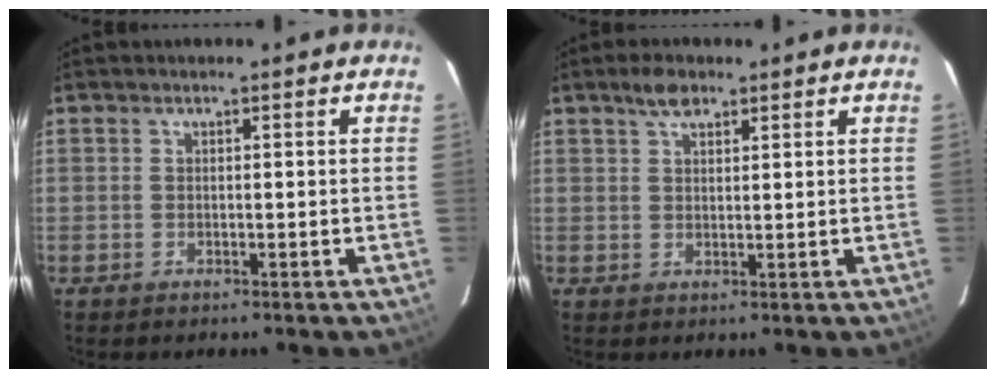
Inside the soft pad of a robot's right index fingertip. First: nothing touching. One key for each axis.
{"total": 3.6, "fx": 2.5, "fy": 1.7, "fz": 2.1, "tx": -0.038, "ty": 0.011, "tz": 0.044}